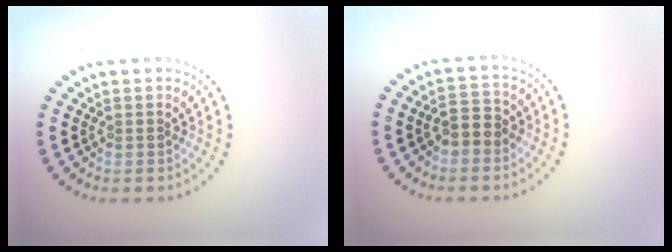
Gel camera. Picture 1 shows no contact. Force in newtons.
{"total": 2.4, "press": 2.3, "slide": 0.6}